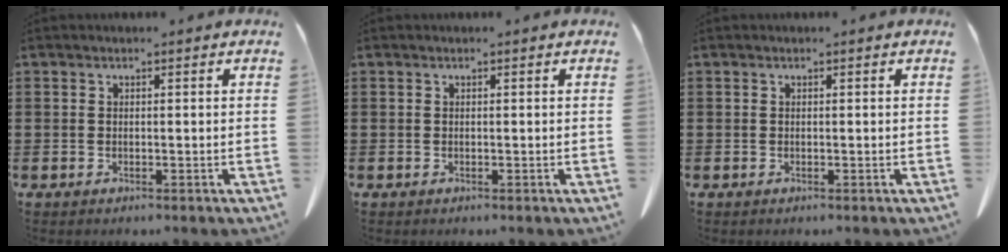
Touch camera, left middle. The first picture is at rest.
{"total": 0.0}
{"total": 0.0}